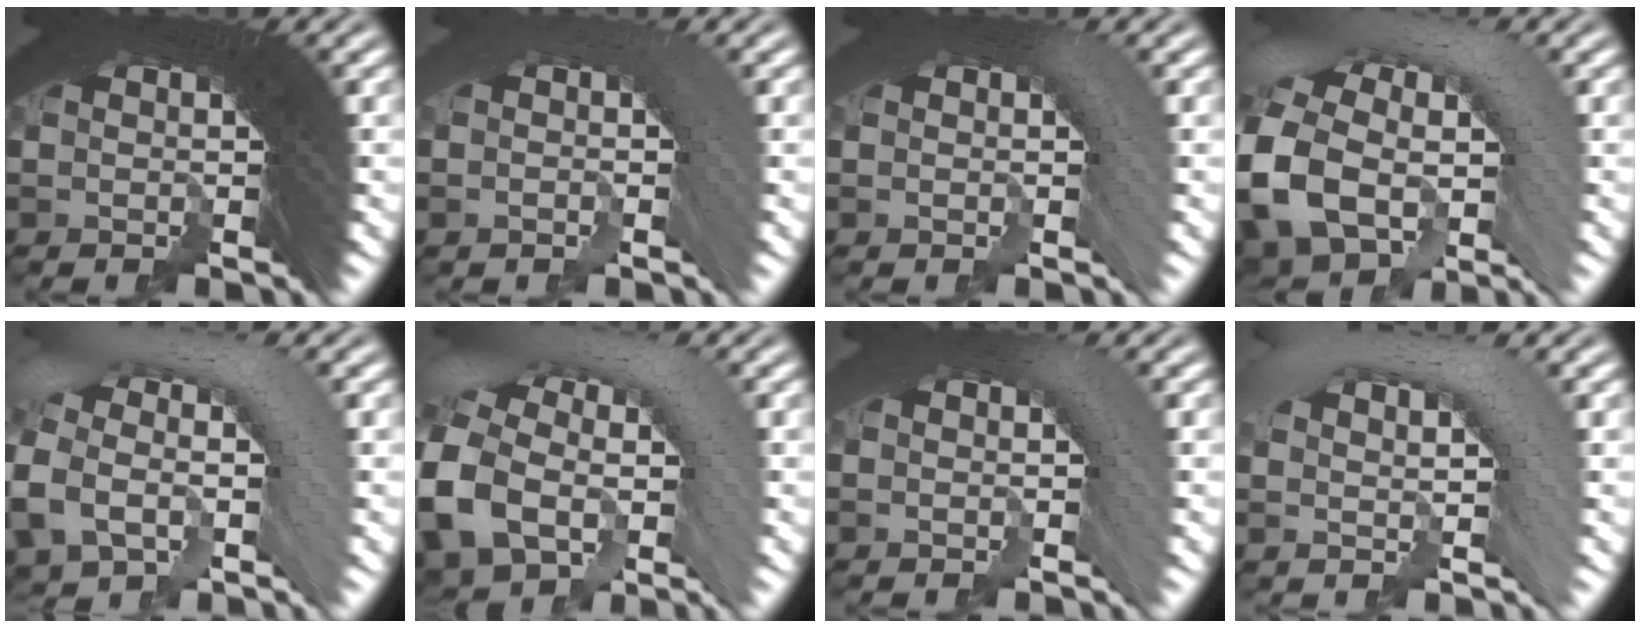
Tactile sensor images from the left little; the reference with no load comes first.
{"total": 1.3, "force": [-0.9, -0.1, 0.9], "torque": [0.007, 0.014, -0.020]}
{"total": 0.8, "force": [-0.1, -0.4, 0.7], "torque": [0.007, 0.014, -0.005]}
{"total": 8.4, "force": [-0.3, 5.6, 6.2], "torque": [-0.125, -0.008, 0.003]}
{"total": 5.0, "force": [0.0, 2.6, 4.2], "torque": [-0.070, 0.013, -0.002]}
{"total": 7.5, "force": [-0.5, 5.0, 5.5], "torque": [-0.107, -0.004, -0.002]}
{"total": 1.2, "force": [0.0, -0.1, 1.2], "torque": [-0.001, 0.017, -0.004]}
{"total": 4.6, "force": [1.6, 1.2, 4.1], "torque": [-0.040, 0.029, 0.020]}